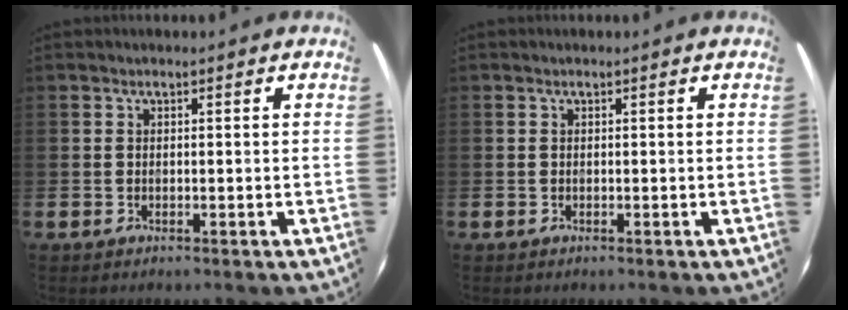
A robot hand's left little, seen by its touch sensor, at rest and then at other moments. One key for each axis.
{"total": 0.0}